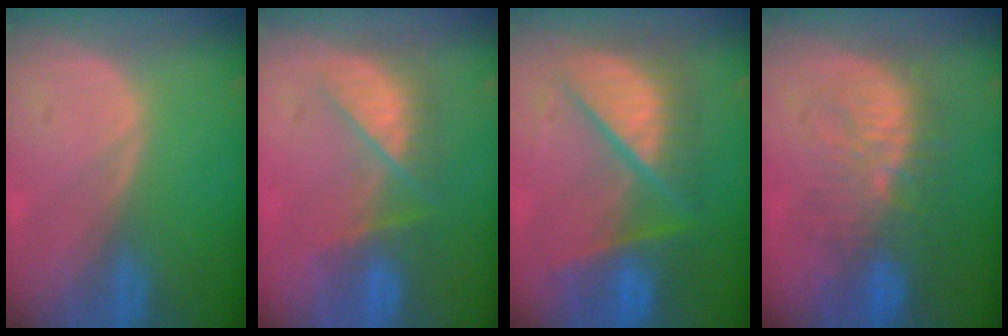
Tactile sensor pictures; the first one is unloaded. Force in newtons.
{"total": 7.0, "press": 6.9, "slide": 1.1}
{"total": 10.4, "press": 10.3, "slide": 1.2}
{"total": 9.3, "press": 9.0, "slide": 2.4}